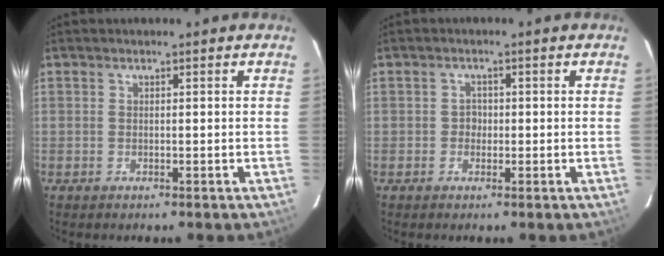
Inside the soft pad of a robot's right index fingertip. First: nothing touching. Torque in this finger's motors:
{"motor_torque": [0.28, 0.56, 0.06, 0.00]}